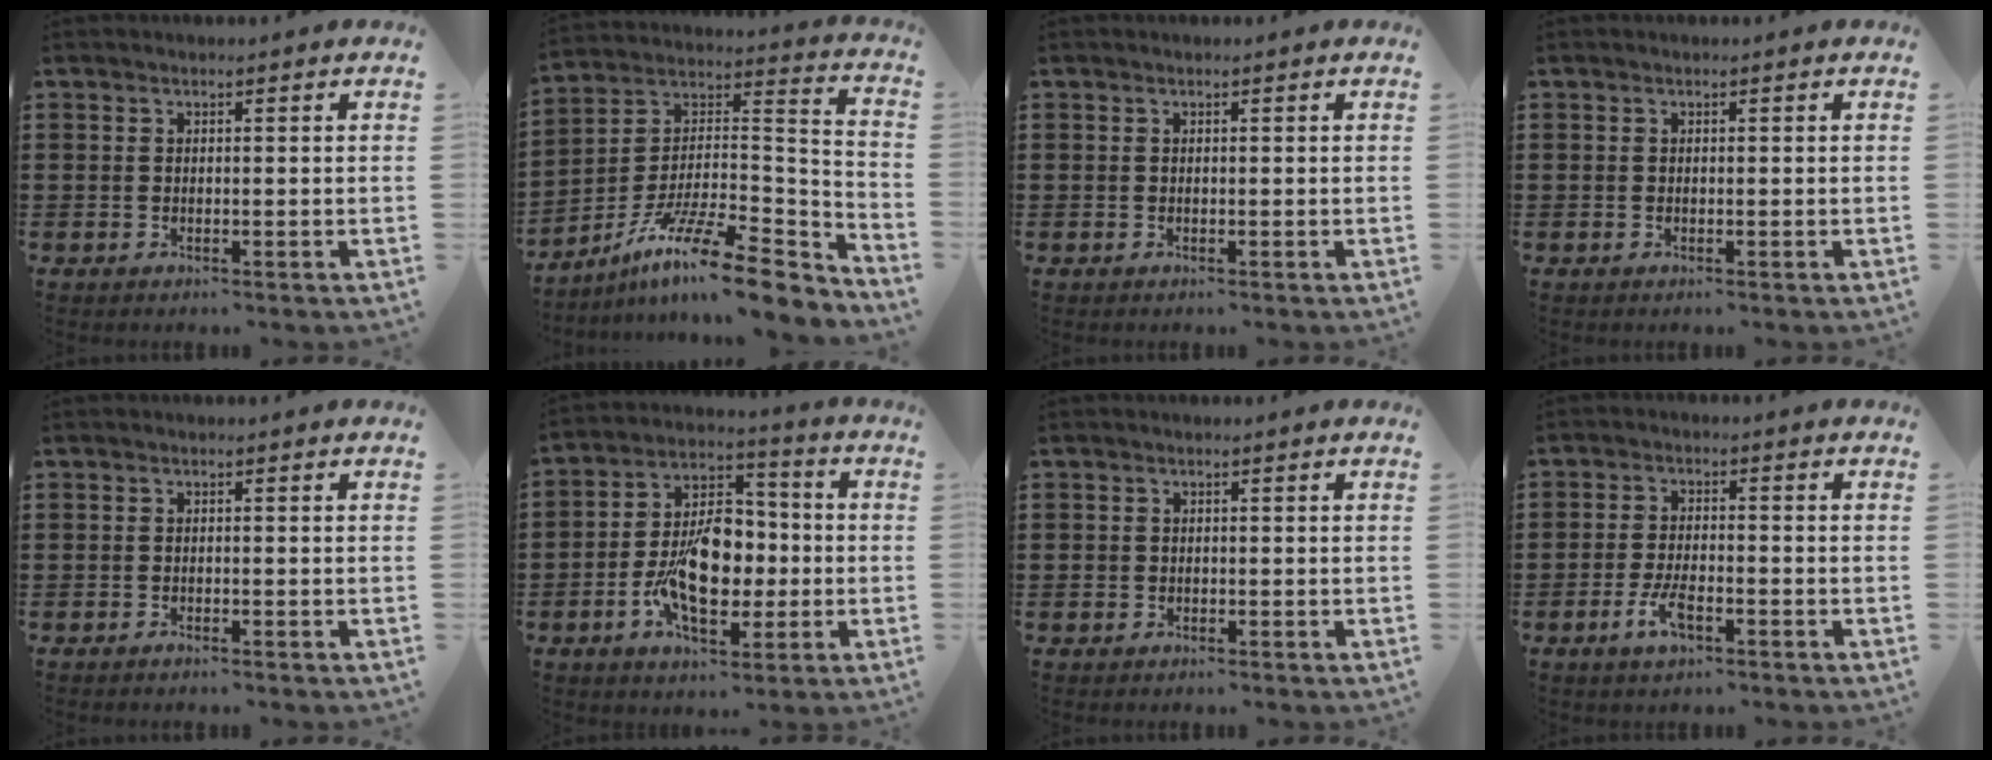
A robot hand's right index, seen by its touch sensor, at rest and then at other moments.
{"total": 14.3, "force": [-10.3, 2.9, 9.5], "torque": [-0.167, 0.019, -0.185]}
{"total": 0.0}
{"total": 0.0}
{"total": 0.7, "force": [-0.6, -0.1, 0.2], "torque": [-0.006, -0.004, -0.012]}
{"total": 11.7, "force": [-2.3, 6.8, 9.2], "torque": [-0.191, 0.002, -0.042]}
{"total": 0.7, "force": [-0.4, 0.6, 0.2], "torque": [-0.006, 0.000, -0.008]}
{"total": 4.6, "force": [-2.2, 1.7, 3.7], "torque": [-0.088, -0.002, -0.048]}